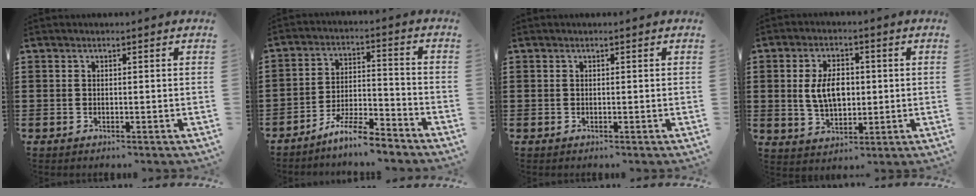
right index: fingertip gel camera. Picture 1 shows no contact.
{"total": 6.9, "force": [-6.3, 0.6, 2.9], "torque": [-0.060, 0.007, -0.120]}
{"total": 0.0}
{"total": 6.6, "force": [0.5, 3.9, 5.3], "torque": [-0.116, 0.005, 0.001]}